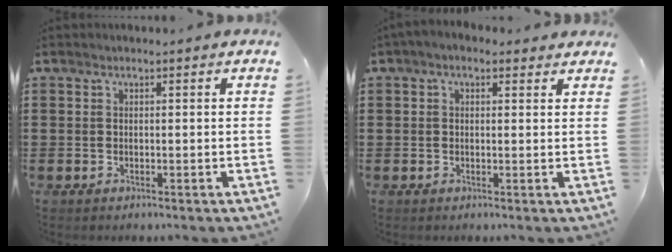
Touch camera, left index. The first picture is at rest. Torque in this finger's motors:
{"motor_torque": [2.14, 0.00, 0.77, 0.07]}